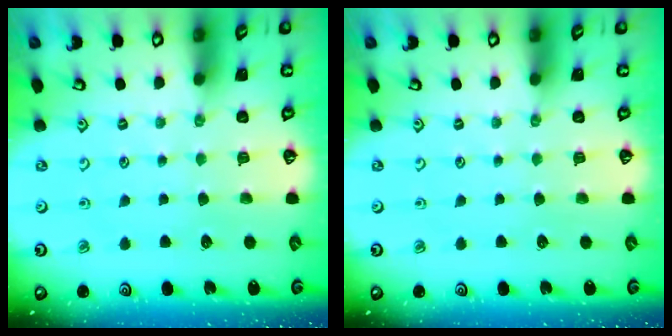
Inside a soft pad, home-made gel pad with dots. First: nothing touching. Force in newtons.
{"total": 0.0}